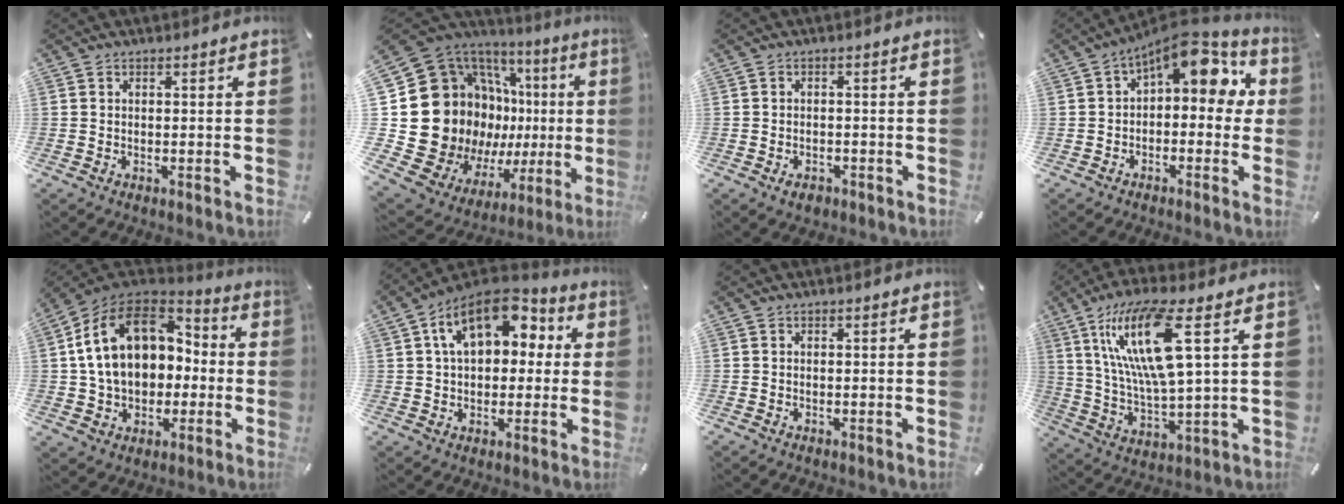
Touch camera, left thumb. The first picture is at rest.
{"total": 26.5, "force": [2.0, 19.0, 18.3], "torque": [-0.304, -0.084, 0.102]}
{"total": 2.5, "force": [-1.4, 1.5, 1.3], "torque": [-0.024, 0.005, -0.026]}
{"total": 11.9, "force": [5.9, 5.4, 8.8], "torque": [-0.131, -0.040, 0.099]}
{"total": 18.4, "force": [2.4, 14.4, 11.2], "torque": [-0.208, 0.010, 0.046]}
{"total": 15.1, "force": [5.7, 10.1, 9.8], "torque": [-0.177, -0.016, 0.103]}
{"total": 0.0}
{"total": 17.7, "force": [6.9, 4.4, 15.7], "torque": [-0.345, -0.011, 0.104]}